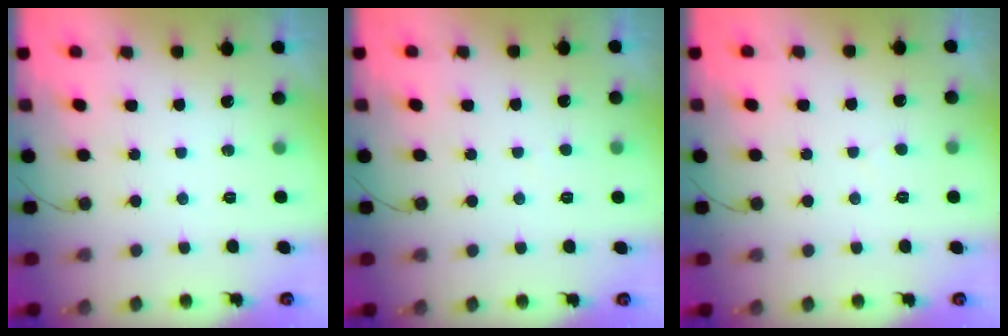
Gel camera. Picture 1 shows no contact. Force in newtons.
{"total": 1.6, "press": 1.6, "slide": 0.2}
{"total": 2.1, "press": 2.1, "slide": 0.1}